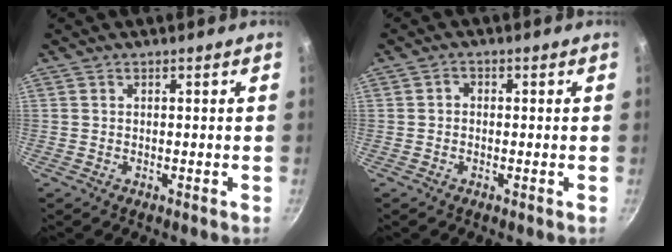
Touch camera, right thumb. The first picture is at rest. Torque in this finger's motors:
{"motor_torque": [0.06, -0.27, 0.00, -0.13, -0.02]}